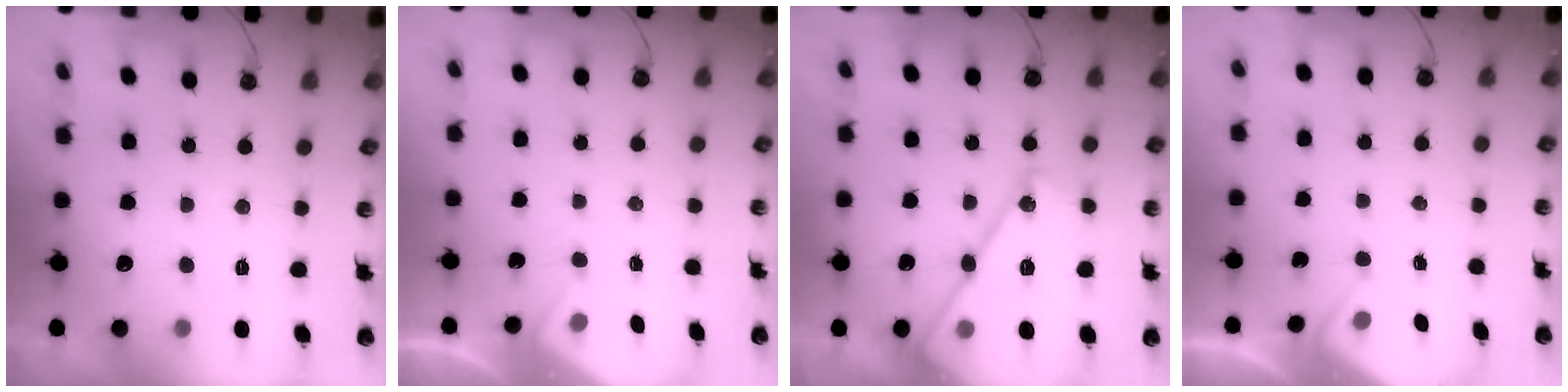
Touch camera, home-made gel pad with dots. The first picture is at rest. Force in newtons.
{"total": 2.9, "press": 2.9, "slide": 0.4}
{"total": 20.4, "press": 20.3, "slide": 1.5}
{"total": 2.6, "press": 2.6, "slide": 0.4}